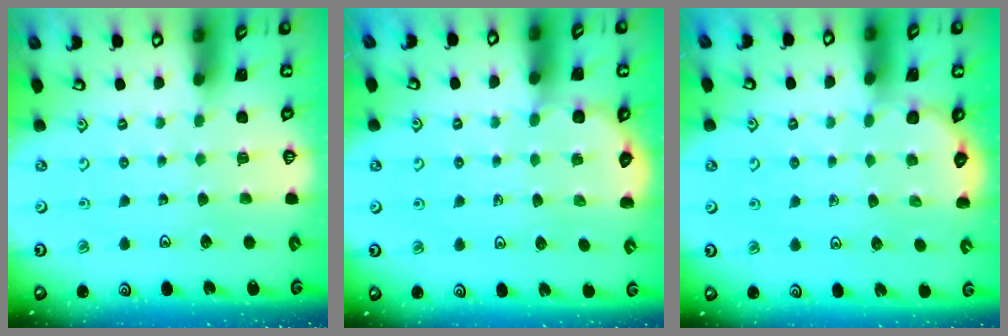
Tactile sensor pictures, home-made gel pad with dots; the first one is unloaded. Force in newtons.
{"total": 4.1, "press": 4.1, "slide": 0.6}
{"total": 2.9, "press": 2.8, "slide": 0.7}